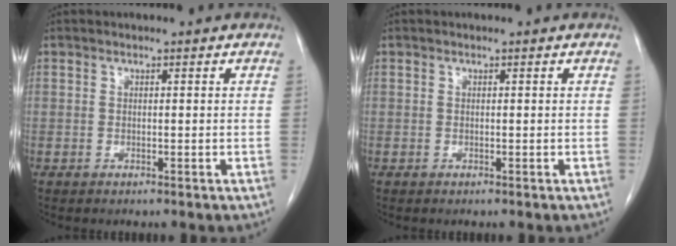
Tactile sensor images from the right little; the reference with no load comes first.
{"total": 0.0}